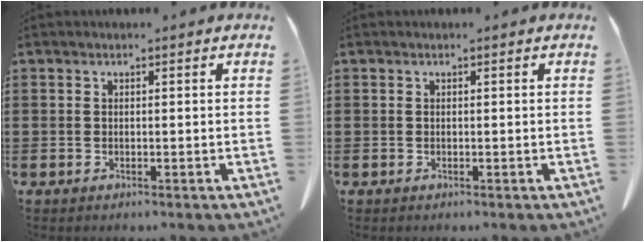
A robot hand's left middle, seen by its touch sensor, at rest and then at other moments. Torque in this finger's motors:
{"motor_torque": [-0.07, -0.07, -0.01, 0.01]}